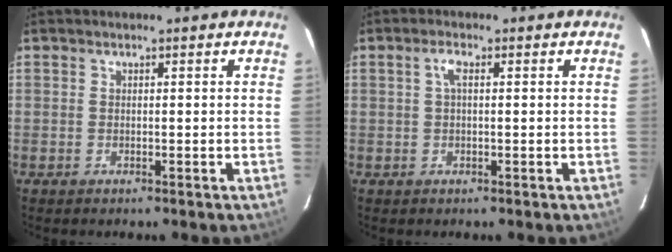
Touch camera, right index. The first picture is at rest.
{"total": 2.0, "force": [0.4, 0.5, 1.8], "torque": [-0.039, 0.007, 0.006]}